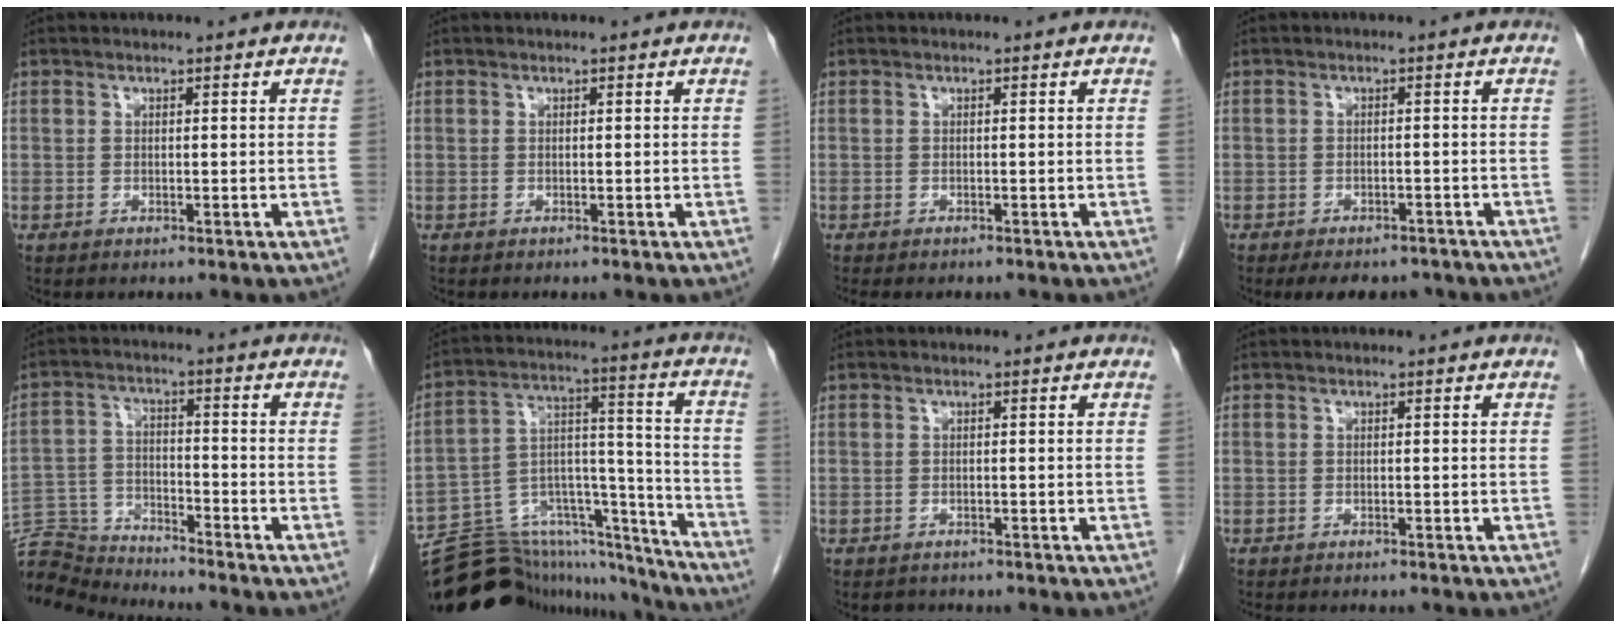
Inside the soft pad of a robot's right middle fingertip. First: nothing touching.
{"total": 0.0}
{"total": 2.8, "force": [-2.4, 0.8, 1.2], "torque": [-0.017, -0.005, -0.027]}
{"total": 7.5, "force": [-6.2, 3.4, 2.6], "torque": [-0.028, 0.001, -0.076]}
{"total": 9.3, "force": [-9.3, -0.6, -0.2], "torque": [-0.001, 0.008, -0.175]}
{"total": 21.7, "force": [-20.1, 6.3, 5.2], "torque": [-0.092, 0.061, -0.301]}
{"total": 1.3, "force": [-1.2, 0.2, 0.2], "torque": [-0.012, -0.007, -0.017]}
{"total": 3.2, "force": [-2.8, 0.8, 1.4], "torque": [-0.021, -0.007, -0.033]}